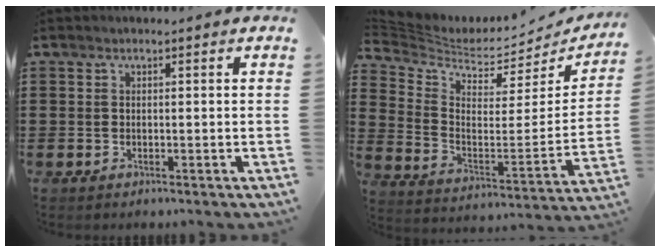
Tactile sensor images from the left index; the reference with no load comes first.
{"total": 3.9, "force": [3.7, 1.0, 0.7], "torque": [-0.045, -0.051, 0.059]}